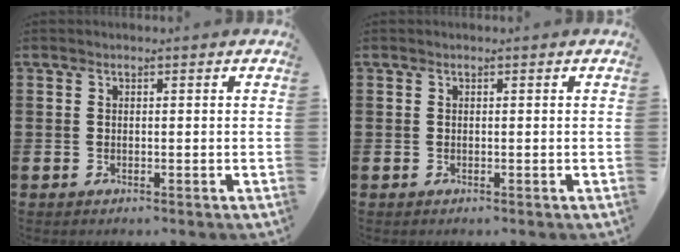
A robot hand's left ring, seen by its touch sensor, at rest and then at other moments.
{"total": 0.0}